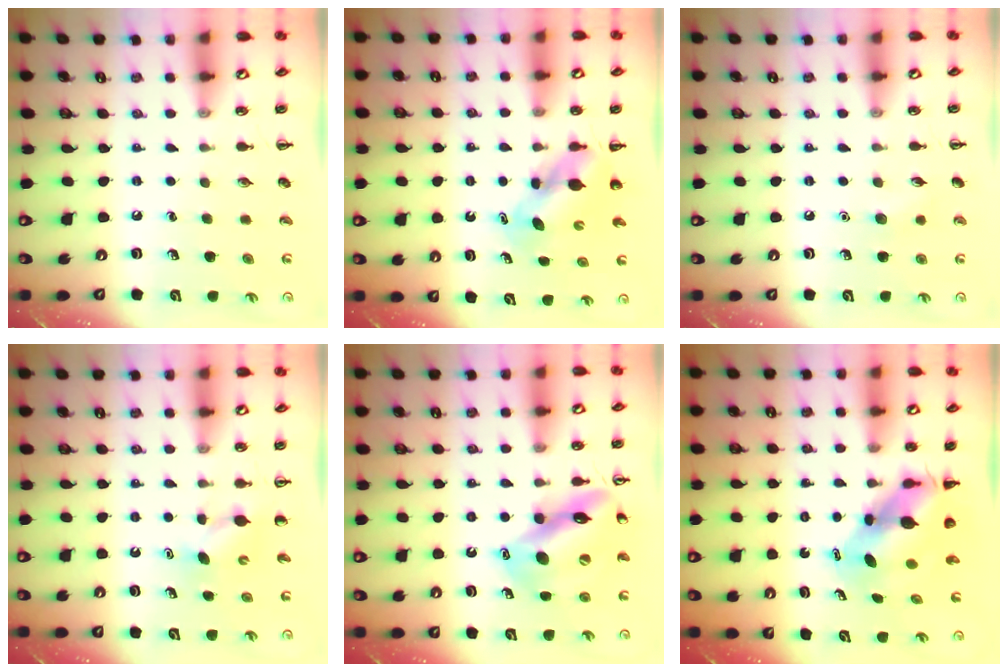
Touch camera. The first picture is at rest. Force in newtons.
{"total": 5.7, "press": 5.6, "slide": 0.7}
{"total": 5.4, "press": 5.1, "slide": 1.5}
{"total": 3.5, "press": 3.3, "slide": 1.0}
{"total": 15.2, "press": 15.0, "slide": 2.5}
{"total": 5.9, "press": 5.7, "slide": 1.6}